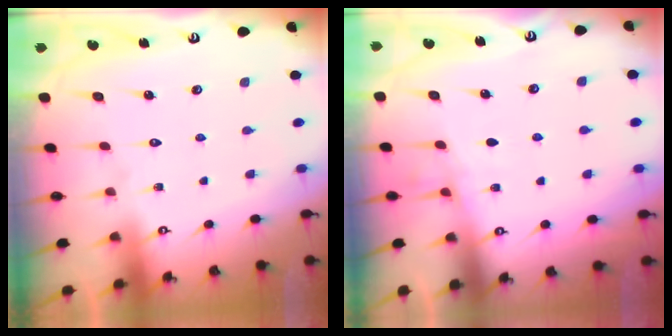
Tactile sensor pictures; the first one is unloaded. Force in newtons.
{"total": 3.8, "press": 3.8, "slide": 0.4}